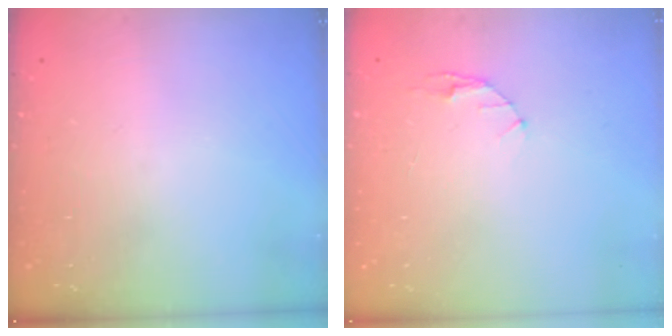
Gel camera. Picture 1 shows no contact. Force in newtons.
{"total": 2.9, "press": 2.9, "slide": 0.4}